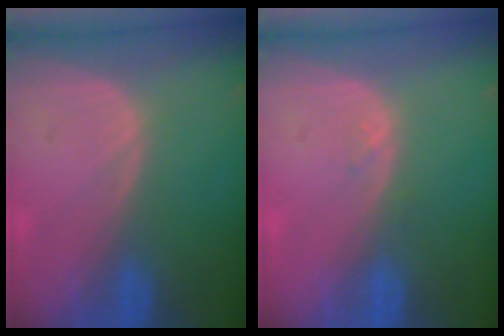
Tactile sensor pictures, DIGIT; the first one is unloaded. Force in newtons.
{"total": 0.9, "press": 0.8, "slide": 0.4}